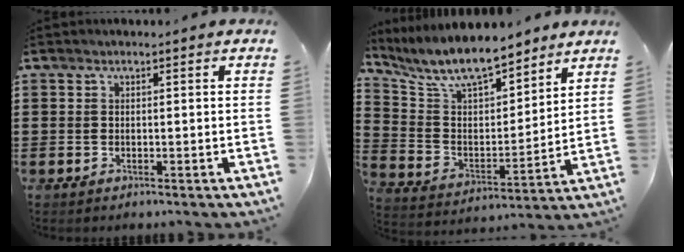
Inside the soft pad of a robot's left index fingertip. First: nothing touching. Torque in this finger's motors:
{"motor_torque": [2.14, 0.00, 0.46, 0.21]}